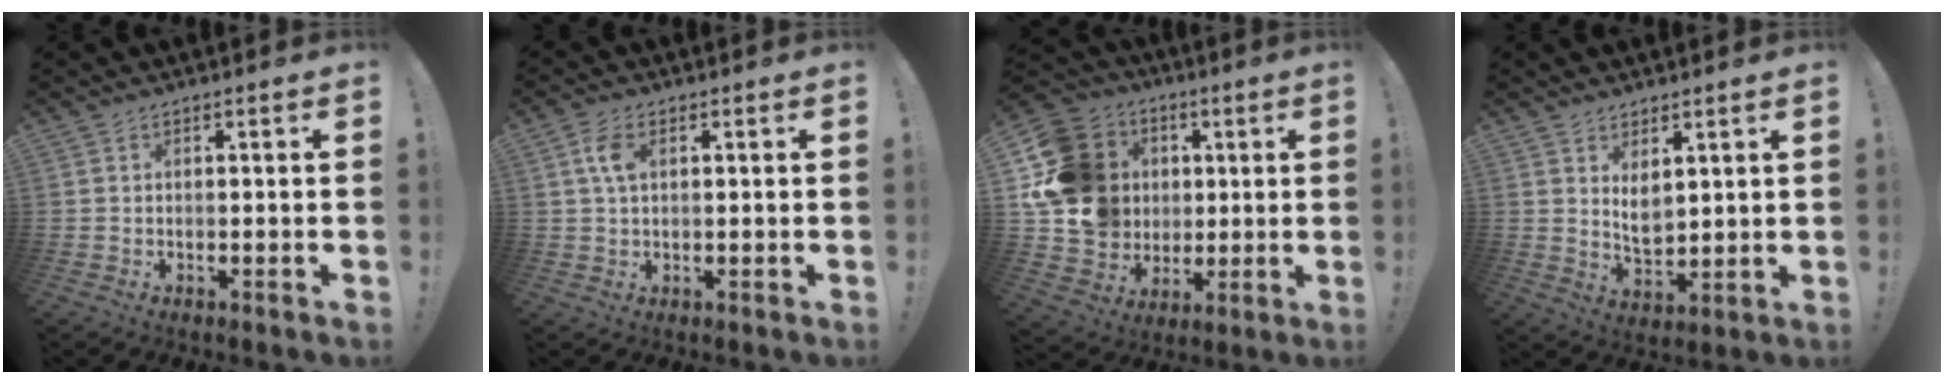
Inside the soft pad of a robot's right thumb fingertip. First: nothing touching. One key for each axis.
{"total": 5.2, "fx": 1.3, "fy": 2.9, "fz": 4.1, "tx": -0.089, "ty": 0.005, "tz": 0.023}
{"total": 20.0, "fx": 3.6, "fy": 17.5, "fz": 9.0, "tx": -0.159, "ty": 0.002, "tz": 0.098}
{"total": 5.9, "fx": 3.3, "fy": 3.1, "fz": 3.7, "tx": -0.065, "ty": -0.024, "tz": 0.059}